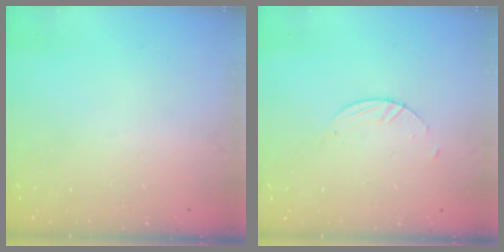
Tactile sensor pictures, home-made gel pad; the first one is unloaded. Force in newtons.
{"total": 1.8, "press": 1.8, "slide": 0.1}